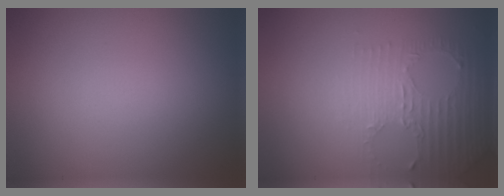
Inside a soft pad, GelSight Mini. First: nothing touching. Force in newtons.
{"total": 2.9, "press": 2.3, "slide": 1.8}